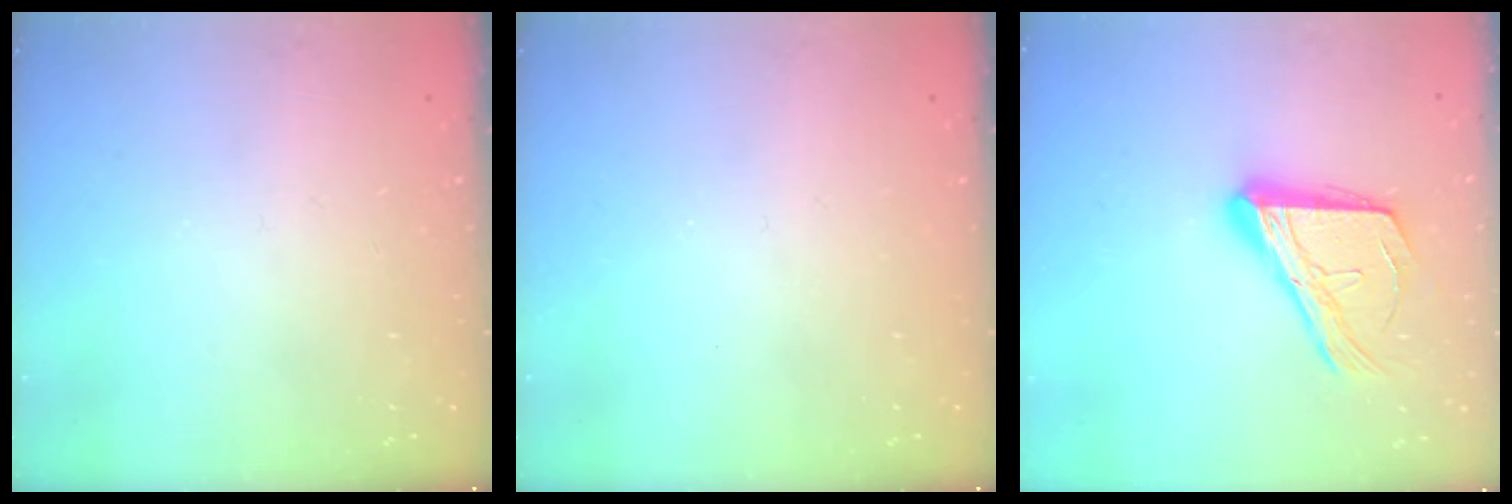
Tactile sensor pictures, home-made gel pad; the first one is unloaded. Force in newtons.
{"total": 0.0}
{"total": 17.3, "press": 17.2, "slide": 1.0}